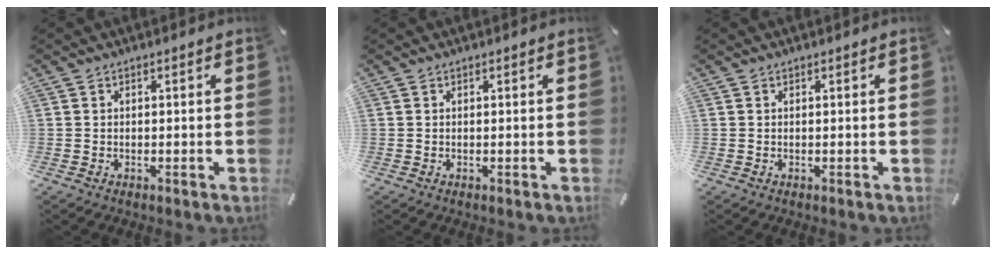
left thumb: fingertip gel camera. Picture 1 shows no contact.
{"total": 0.0}
{"total": 0.0}